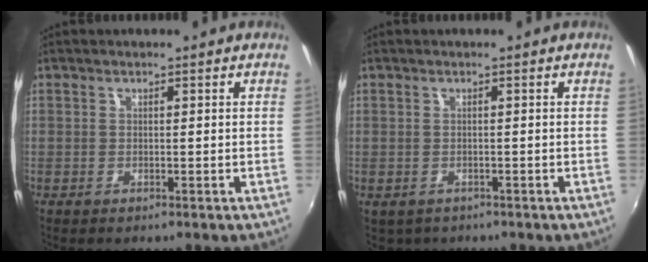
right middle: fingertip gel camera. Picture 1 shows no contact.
{"total": 2.1, "force": [-1.2, 1.6, 0.5], "torque": [-0.015, -0.007, -0.014]}